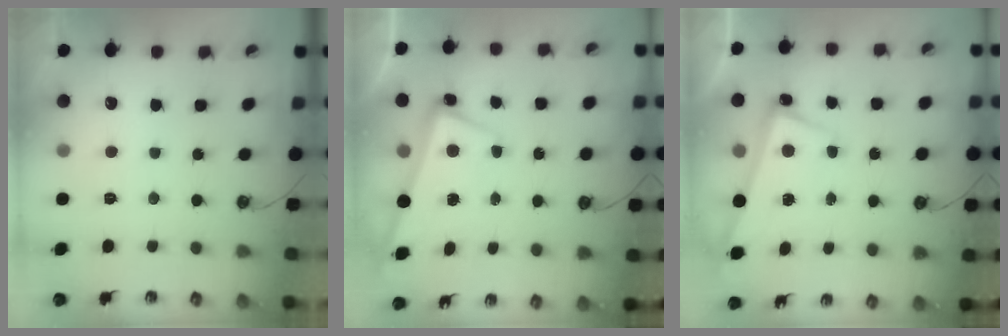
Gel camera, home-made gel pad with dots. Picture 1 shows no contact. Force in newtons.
{"total": 2.3, "press": 2.2, "slide": 0.9}
{"total": 2.6, "press": 2.4, "slide": 0.9}